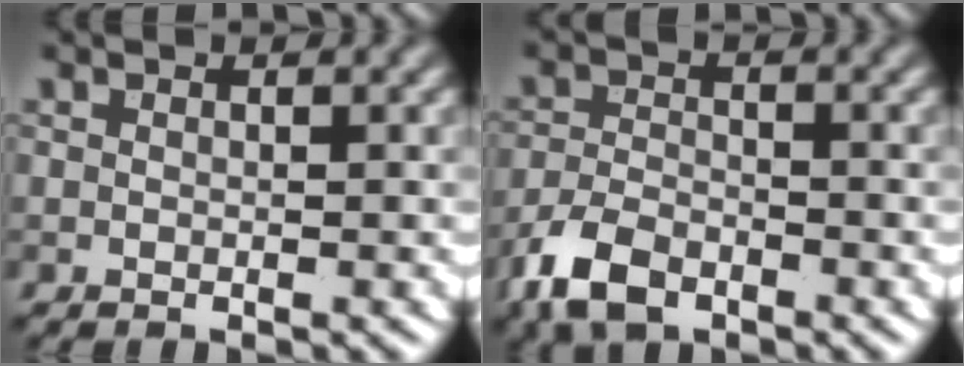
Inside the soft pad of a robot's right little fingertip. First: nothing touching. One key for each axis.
{"total": 4.8, "fx": -3.3, "fy": 2.3, "fz": 2.6, "tx": -0.054, "ty": -0.005, "tz": -0.071}